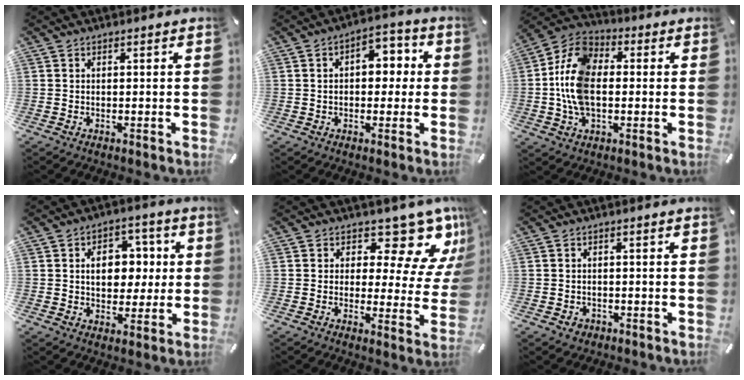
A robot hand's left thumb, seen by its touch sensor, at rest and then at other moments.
{"total": 7.1, "force": [0.3, 4.8, 5.2], "torque": [-0.062, 0.003, -0.005]}
{"total": 13.4, "force": [-1.3, 8.9, 10.0], "torque": [-0.228, 0.012, -0.024]}
{"total": 10.4, "force": [1.4, 8.0, 6.5], "torque": [-0.083, 0.002, 0.021]}
{"total": 13.4, "force": [8.9, 6.4, 7.7], "torque": [-0.088, -0.074, 0.149]}
{"total": 1.9, "force": [-0.6, 1.7, 0.5], "torque": [-0.010, 0.006, -0.016]}